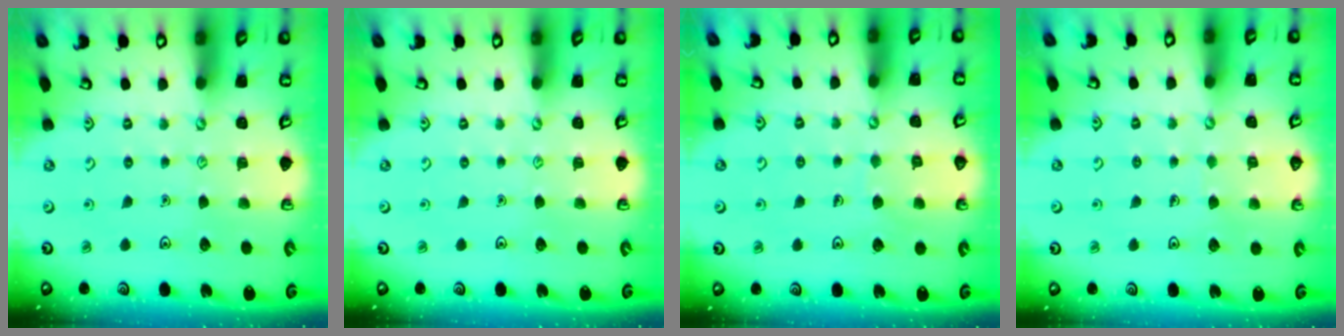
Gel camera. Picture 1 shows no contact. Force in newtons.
{"total": 0.0}
{"total": 5.1, "press": 5.0, "slide": 0.4}
{"total": 3.2, "press": 3.2, "slide": 0.2}